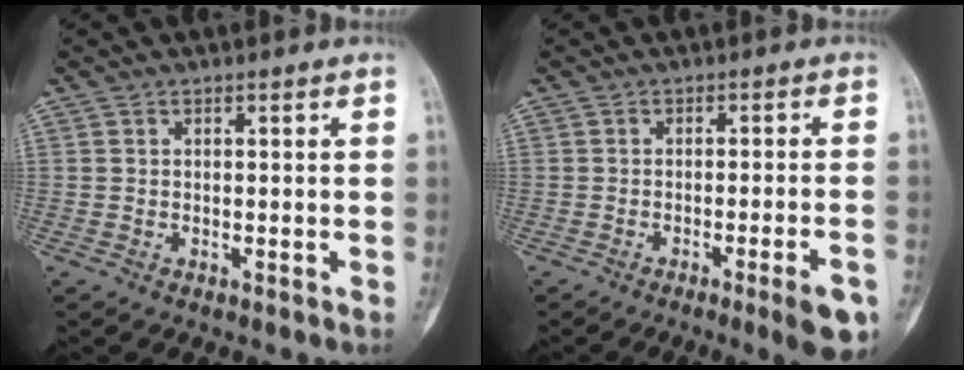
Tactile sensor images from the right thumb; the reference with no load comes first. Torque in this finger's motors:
{"motor_torque": [2.17, 1.11, 1.18, -1.56, 0.24]}